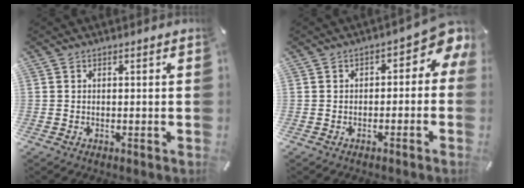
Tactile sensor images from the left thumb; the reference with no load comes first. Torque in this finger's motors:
{"motor_torque": [0.15, 0.24, 0.54, 0.38, 0.04]}